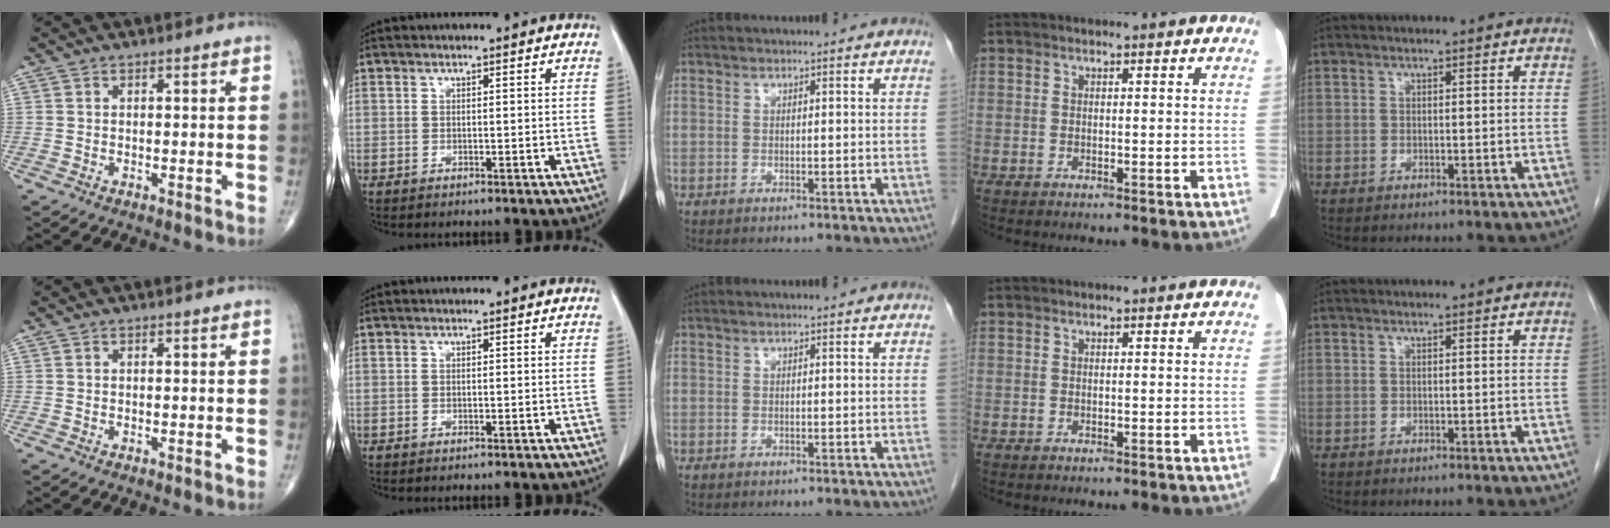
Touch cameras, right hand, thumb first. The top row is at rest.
{}